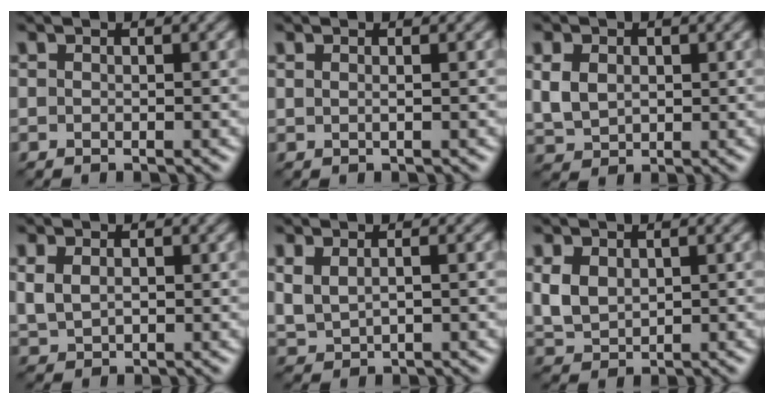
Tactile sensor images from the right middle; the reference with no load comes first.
{"total": 0.6, "force": [0.2, 0.2, 0.5], "torque": [-0.007, 0.001, 0.000]}
{"total": 3.4, "force": [0.6, 2.7, 2.0], "torque": [-0.049, -0.001, 0.012]}
{"total": 2.7, "force": [0.6, 1.9, 1.7], "torque": [-0.040, -0.002, 0.019]}
{"total": 2.2, "force": [0.7, 1.3, 1.7], "torque": [-0.040, -0.005, 0.022]}
{"total": 3.1, "force": [0.7, 2.3, 2.0], "torque": [-0.049, -0.002, 0.019]}